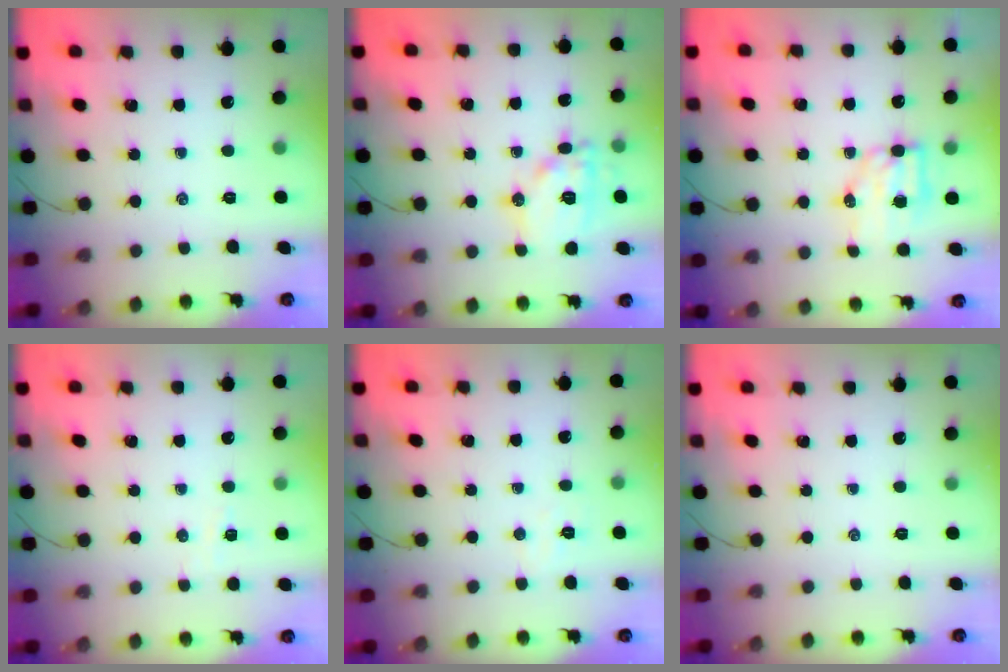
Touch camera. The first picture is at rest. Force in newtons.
{"total": 14.3, "press": 14.3, "slide": 0.9}
{"total": 7.3, "press": 7.1, "slide": 1.4}
{"total": 3.4, "press": 3.3, "slide": 0.6}
{"total": 3.2, "press": 3.1, "slide": 0.8}
{"total": 0.0}